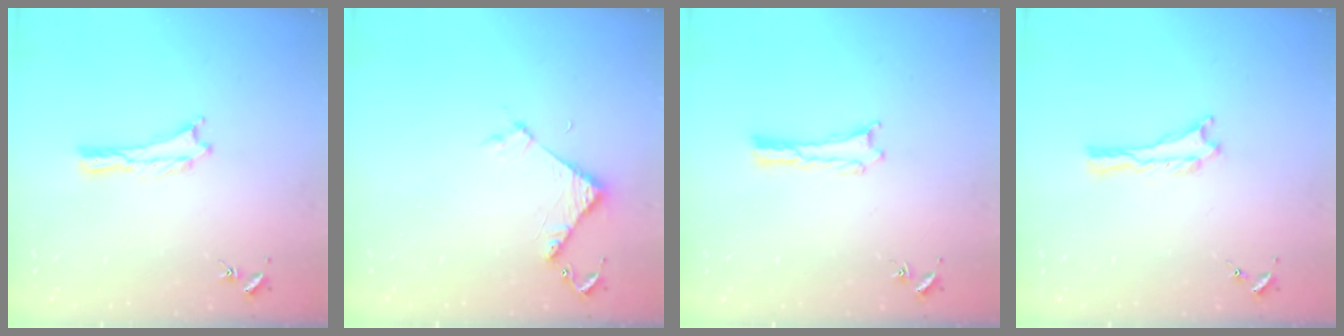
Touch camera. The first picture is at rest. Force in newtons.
{"total": 3.9, "press": 3.9, "slide": 0.3}
{"total": 0.0}
{"total": 0.0}